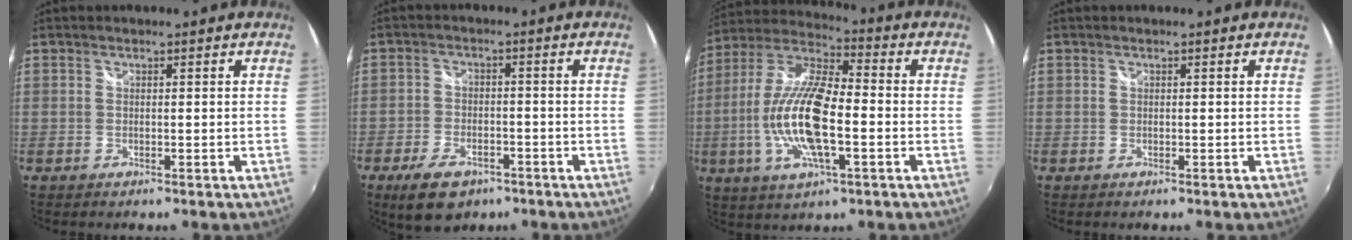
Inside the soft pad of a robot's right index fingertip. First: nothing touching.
{"total": 9.4, "force": [-6.0, 5.1, 5.1], "torque": [-0.124, -0.008, -0.098]}
{"total": 17.1, "force": [-3.3, 5.5, 15.8], "torque": [-0.316, -0.005, -0.068]}
{"total": 0.0}